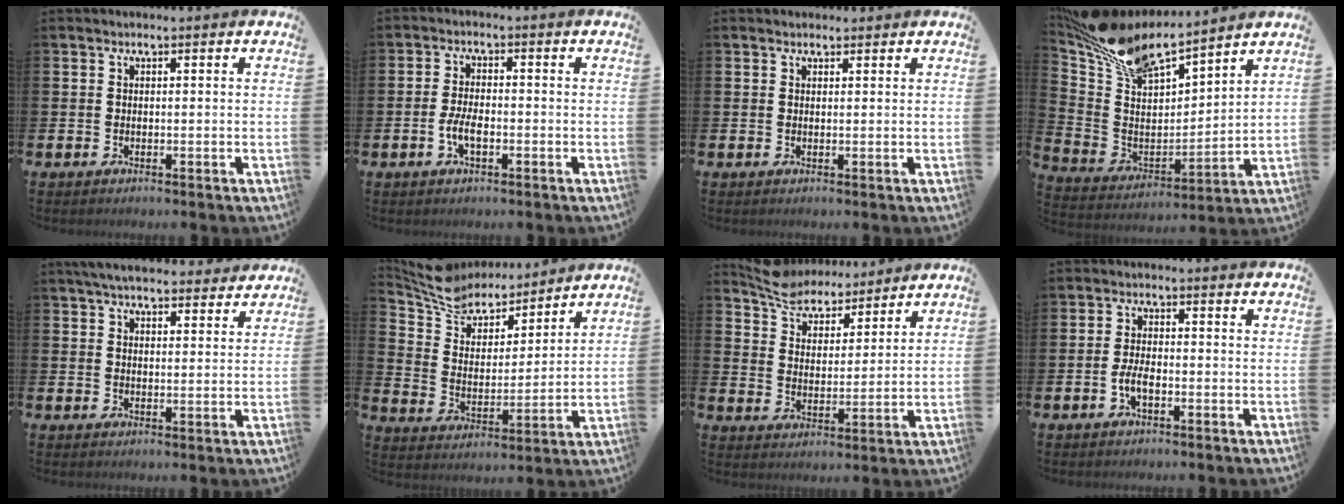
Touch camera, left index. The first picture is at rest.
{"total": 3.3, "force": [-1.0, 1.5, 2.8], "torque": [-0.056, 0.000, -0.020]}
{"total": 1.2, "force": [1.0, 0.5, 0.1], "torque": [0.010, 0.001, 0.017]}
{"total": 11.5, "force": [10.4, 2.6, 4.2], "torque": [-0.128, -0.063, 0.183]}
{"total": 5.1, "force": [4.8, 1.1, 1.3], "torque": [-0.034, -0.015, 0.087]}
{"total": 8.7, "force": [8.1, 3.0, 1.1], "torque": [-0.068, -0.054, 0.149]}
{"total": 6.9, "force": [6.5, 2.0, 0.9], "torque": [-0.051, -0.035, 0.118]}
{"total": 2.7, "force": [-1.0, 1.1, 2.3], "torque": [-0.040, 0.002, -0.019]}